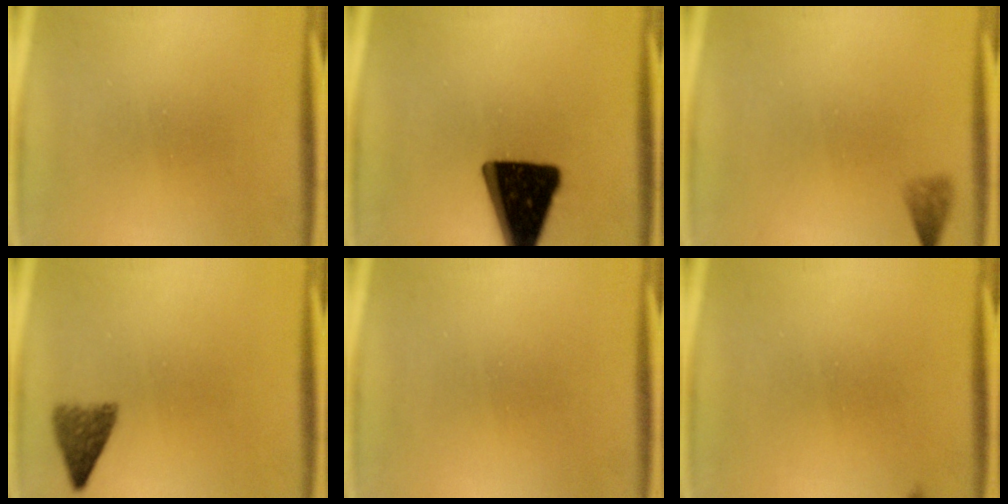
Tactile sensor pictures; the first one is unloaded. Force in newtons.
{"total": 19.3}
{"total": 2.1}
{"total": 3.5}
{"total": 1.9}
{"total": 0.6}